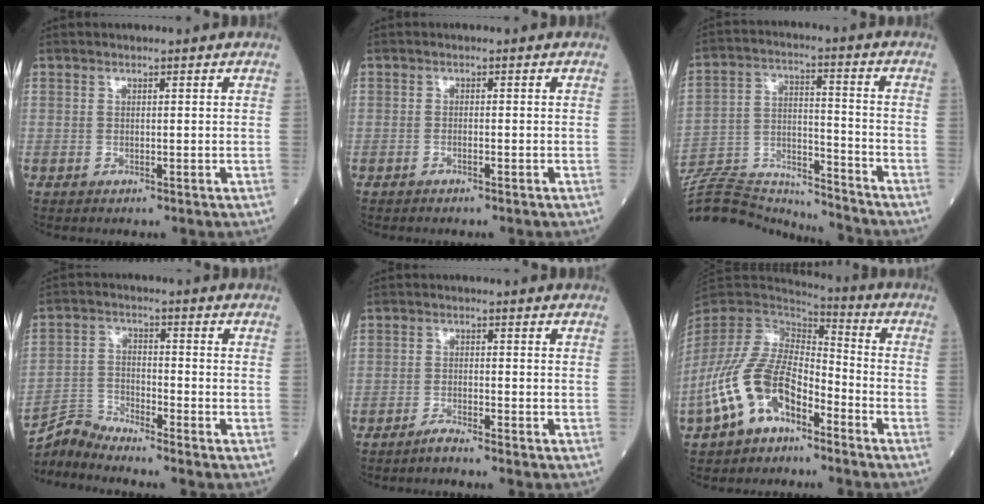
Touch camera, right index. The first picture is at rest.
{"total": 0.6, "force": [-0.5, 0.0, 0.2], "torque": [-0.009, -0.001, -0.009]}
{"total": 18.8, "force": [-18.2, 3.1, 3.7], "torque": [-0.091, 0.023, -0.295]}
{"total": 5.5, "force": [-5.3, -1.2, -0.7], "torque": [0.001, -0.010, -0.103]}
{"total": 2.1, "force": [-2.0, -0.5, 0.5], "torque": [-0.013, -0.003, -0.040]}
{"total": 13.0, "force": [-6.9, 6.6, 8.8], "torque": [-0.193, 0.017, -0.133]}